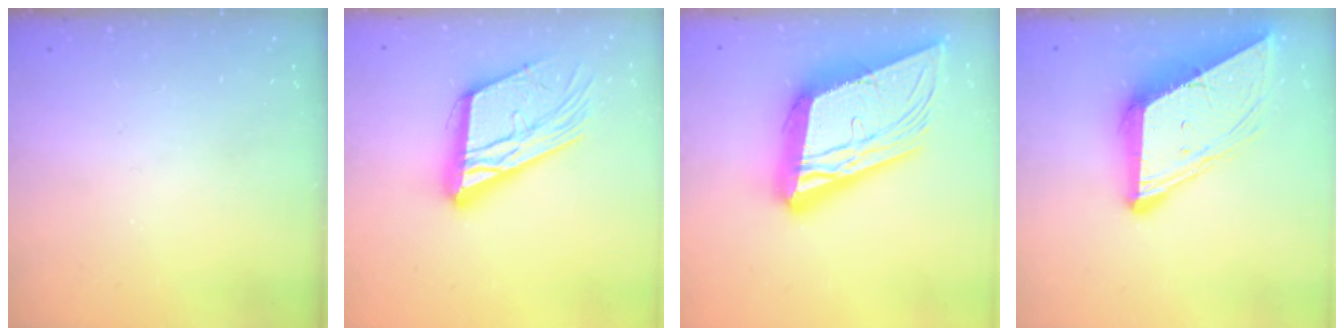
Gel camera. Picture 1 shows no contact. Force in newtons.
{"total": 19.7, "press": 19.6, "slide": 1.8}
{"total": 27.2, "press": 26.9, "slide": 4.5}
{"total": 10.9, "press": 10.8, "slide": 1.0}